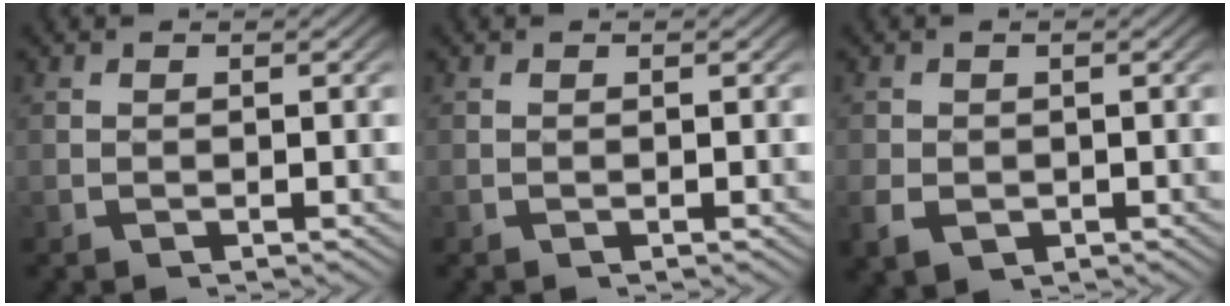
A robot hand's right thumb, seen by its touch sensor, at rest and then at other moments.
{"total": 0.0}
{"total": 2.7, "force": [-0.8, 2.1, 1.5], "torque": [-0.035, -0.015, -0.003]}